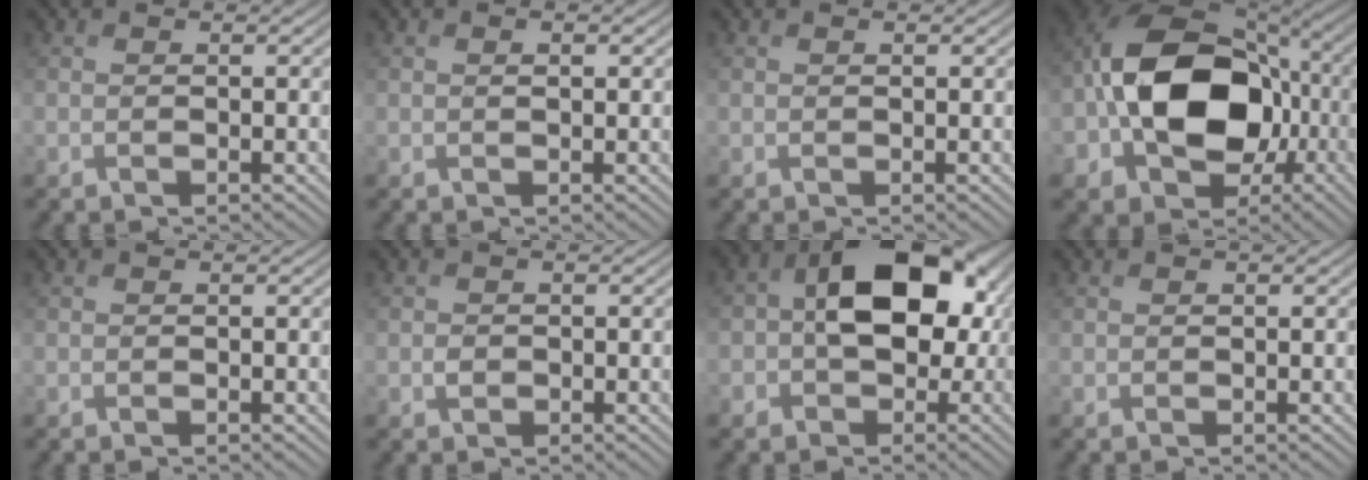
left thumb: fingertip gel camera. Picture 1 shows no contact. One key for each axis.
{"total": 1.0, "fx": 0.4, "fy": 0.4, "fz": 0.8, "tx": -0.015, "ty": 0.000, "tz": 0.006}
{"total": 0.0}
{"total": 16.7, "fx": -2.4, "fy": 12.0, "fz": 11.3, "tx": -0.206, "ty": 0.002, "tz": -0.056}
{"total": 0.0}
{"total": 1.0, "fx": -0.2, "fy": 0.8, "fz": 0.4, "tx": -0.008, "ty": -0.003, "tz": -0.006}
{"total": 12.3, "fx": 0.1, "fy": 8.5, "fz": 8.9, "tx": -0.151, "ty": 0.006, "tz": -0.006}
{"total": 0.0}